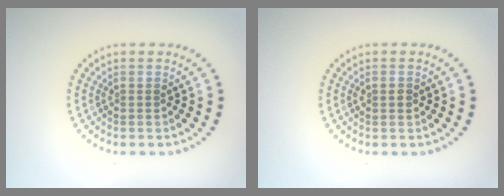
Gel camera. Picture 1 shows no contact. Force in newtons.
{"total": 1.2, "press": 1.2, "slide": 0.1}